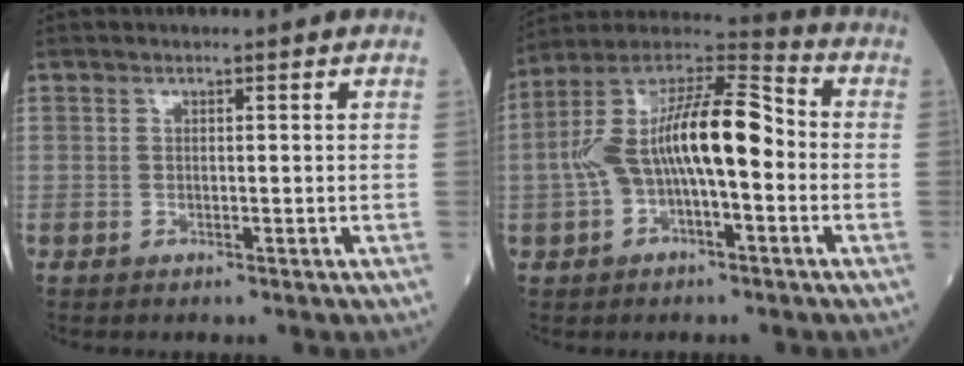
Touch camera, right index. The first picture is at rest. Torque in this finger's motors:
{"motor_torque": [0.73, -0.18, 0.64, 0.21]}